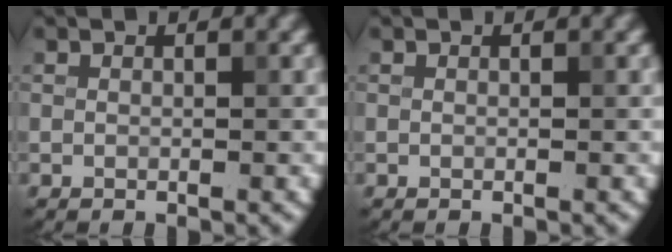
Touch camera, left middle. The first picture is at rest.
{"total": 0.0}